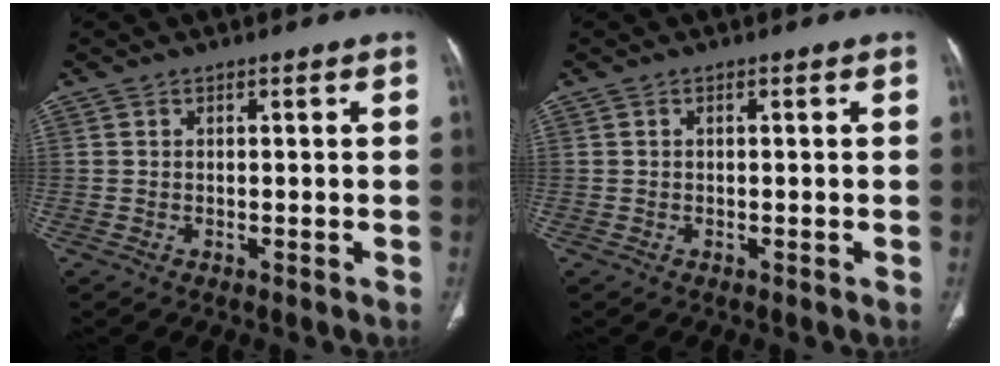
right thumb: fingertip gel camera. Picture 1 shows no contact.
{"total": 0.0}